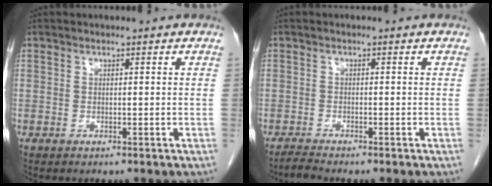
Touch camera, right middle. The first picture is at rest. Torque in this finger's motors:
{"motor_torque": [0.19, -0.13, 0.00, 0.01]}